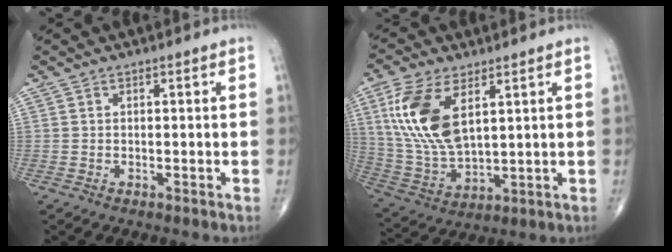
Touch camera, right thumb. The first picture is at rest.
{"total": 15.3, "force": [5.4, 7.7, 12.1], "torque": [-0.251, -0.017, 0.117]}